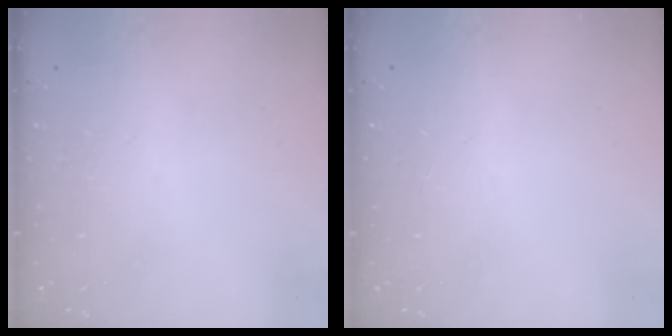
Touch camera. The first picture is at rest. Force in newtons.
{"total": 0.0}